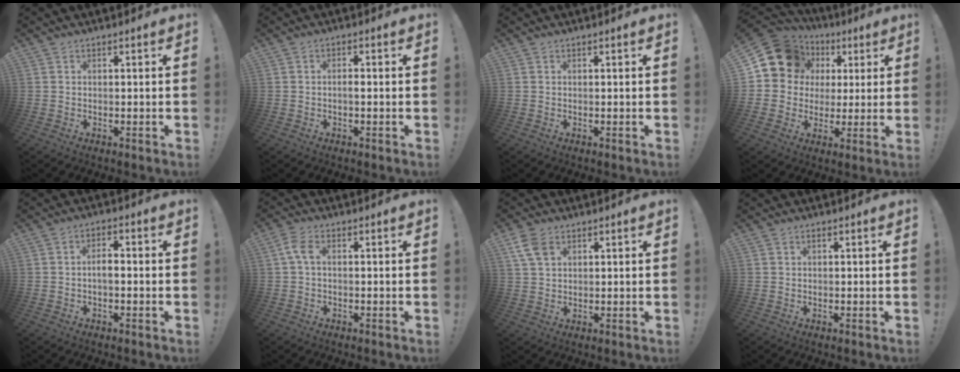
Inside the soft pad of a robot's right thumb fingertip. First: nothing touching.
{"total": 1.9, "force": [-0.9, 0.4, 1.7], "torque": [-0.036, 0.007, -0.015]}
{"total": 0.0}
{"total": 13.5, "force": [4.8, 11.6, 4.8], "torque": [-0.071, -0.018, 0.102]}
{"total": 4.0, "force": [-0.9, 1.5, 3.6], "torque": [-0.078, 0.009, -0.017]}
{"total": 4.3, "force": [0.2, 2.3, 3.6], "torque": [-0.081, 0.013, 0.005]}
{"total": 6.1, "force": [2.7, 3.7, 3.9], "torque": [-0.076, -0.004, 0.053]}
{"total": 0.0}